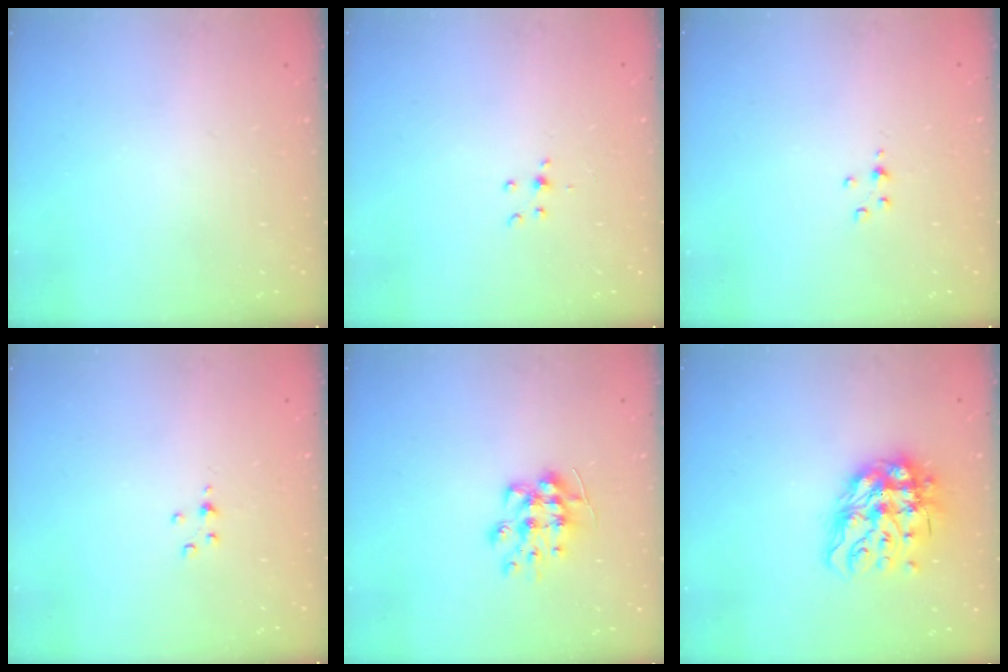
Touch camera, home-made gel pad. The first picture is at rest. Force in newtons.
{"total": 3.3, "press": 3.2, "slide": 1.0}
{"total": 2.9, "press": 2.8, "slide": 0.4}
{"total": 2.9, "press": 2.8, "slide": 0.4}
{"total": 8.9, "press": 8.9, "slide": 0.6}
{"total": 14.7, "press": 14.7, "slide": 1.2}